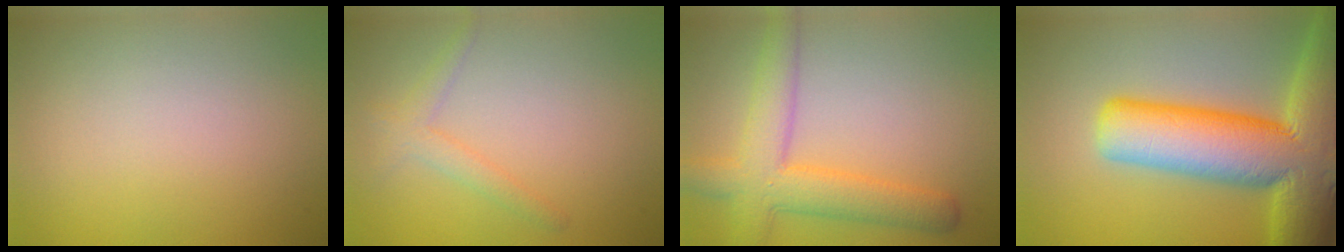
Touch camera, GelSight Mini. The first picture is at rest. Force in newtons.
{"total": 1.8, "press": 1.8, "slide": 0.0}
{"total": 5.9, "press": 5.9, "slide": 0.2}
{"total": 15.6, "press": 15.6, "slide": 0.7}